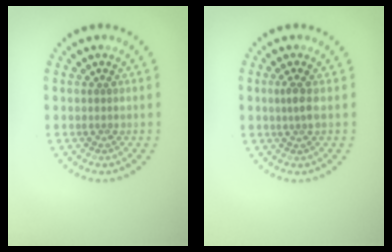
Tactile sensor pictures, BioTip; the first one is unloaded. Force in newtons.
{"total": 1.3, "press": 1.0, "slide": 0.8}